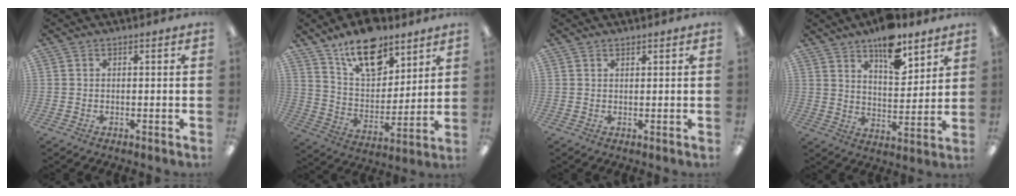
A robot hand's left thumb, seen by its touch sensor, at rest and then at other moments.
{"total": 16.3, "force": [11.4, 8.3, 8.2], "torque": [-0.129, -0.062, 0.202]}
{"total": 0.9, "force": [0.8, 0.2, 0.2], "torque": [-0.006, -0.001, 0.016]}
{"total": 12.5, "force": [9.2, 5.2, 6.6], "torque": [-0.091, -0.056, 0.159]}